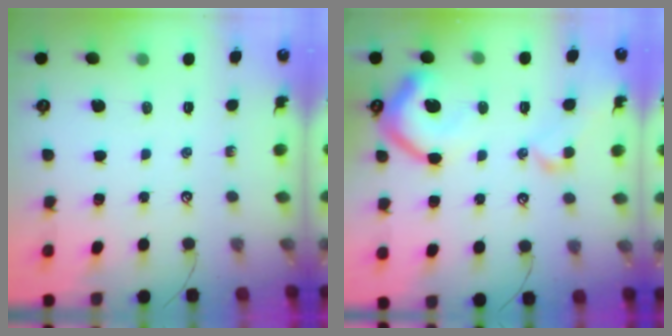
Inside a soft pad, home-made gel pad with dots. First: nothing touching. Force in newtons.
{"total": 13.4, "press": 13.3, "slide": 1.6}